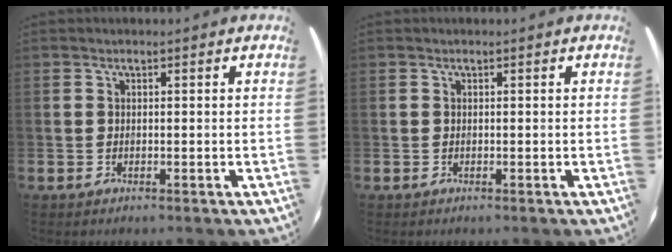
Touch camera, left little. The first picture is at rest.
{"total": 0.0}